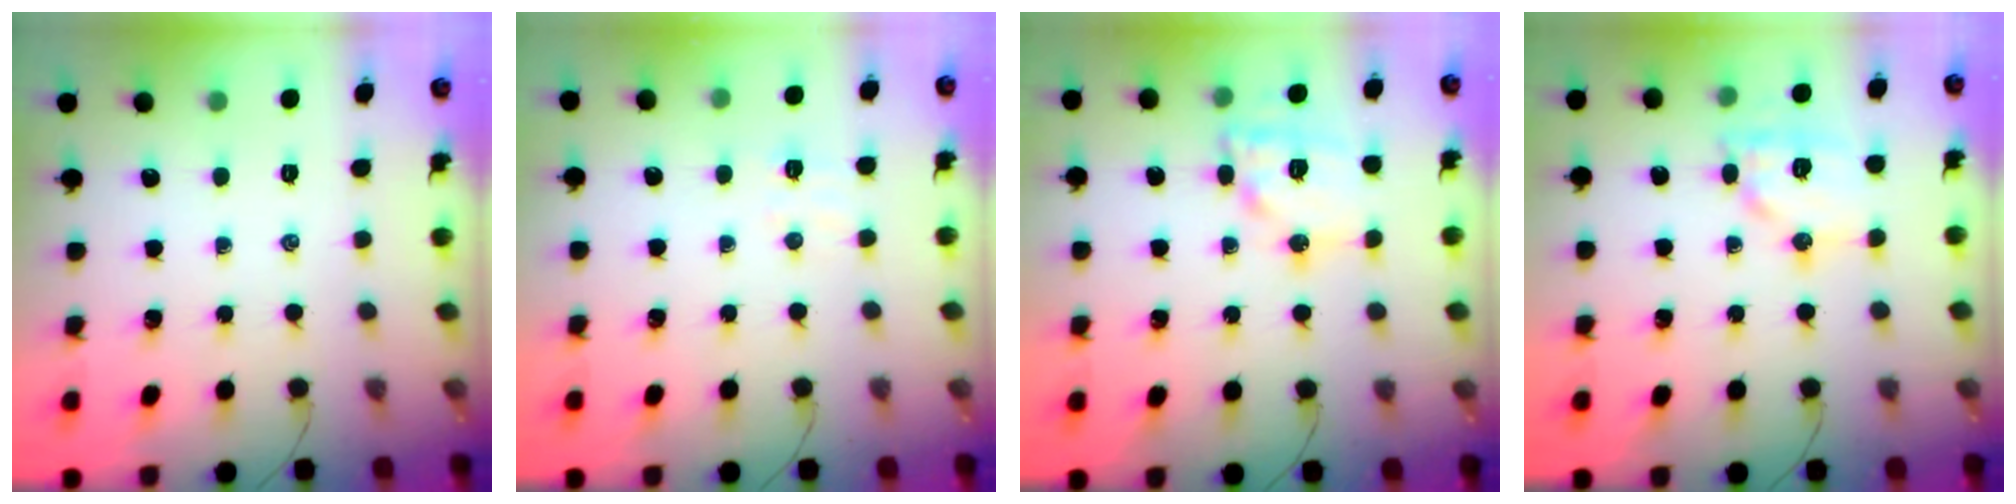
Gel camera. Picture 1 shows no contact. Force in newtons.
{"total": 4.7, "press": 4.5, "slide": 1.1}
{"total": 13.6, "press": 13.5, "slide": 1.4}
{"total": 12.7, "press": 12.7, "slide": 1.0}